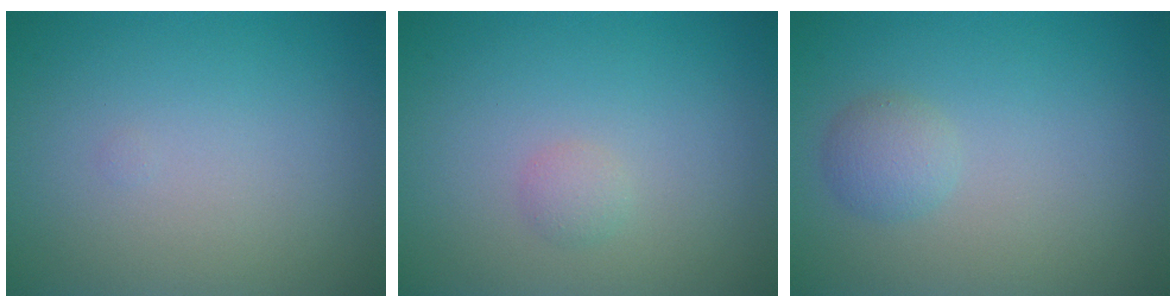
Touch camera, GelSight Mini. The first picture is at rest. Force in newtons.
{"total": 0.9, "press": 0.9, "slide": 0.0}
{"total": 1.7, "press": 1.7, "slide": 0.0}